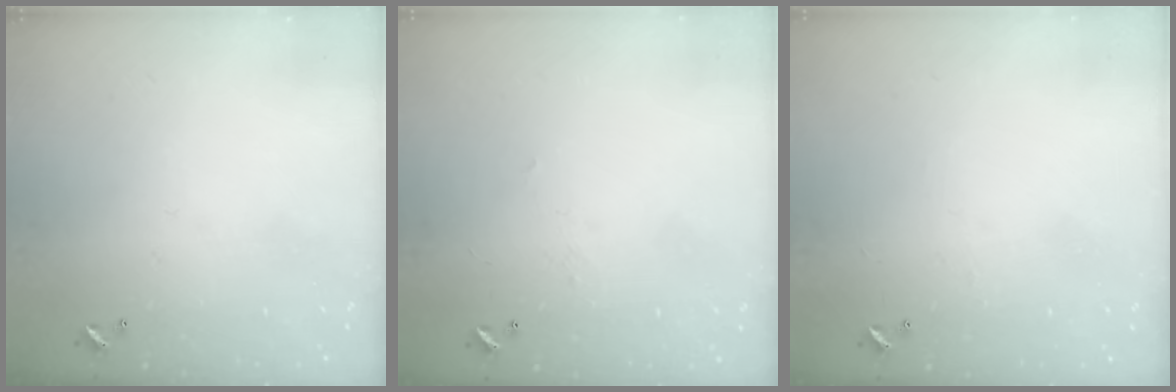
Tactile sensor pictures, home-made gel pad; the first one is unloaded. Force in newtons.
{"total": 2.2, "press": 2.0, "slide": 0.8}
{"total": 2.6, "press": 2.6, "slide": 0.4}